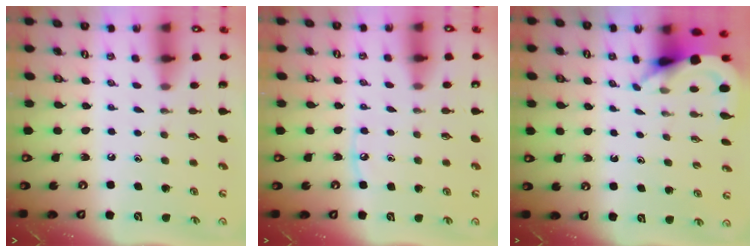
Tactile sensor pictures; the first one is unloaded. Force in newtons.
{"total": 3.6, "press": 3.6, "slide": 0.5}
{"total": 3.7, "press": 3.7, "slide": 0.2}